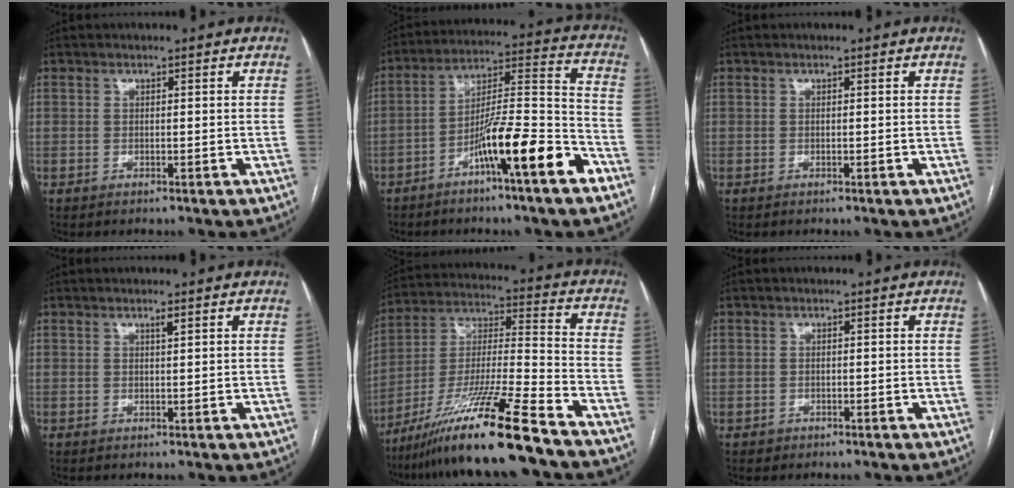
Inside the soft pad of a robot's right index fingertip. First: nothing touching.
{"total": 14.3, "force": [-7.7, 0.4, 12.0], "torque": [-0.196, 0.001, -0.132]}
{"total": 0.0}
{"total": 0.8, "force": [0.5, -0.1, 0.7], "torque": [-0.013, -0.001, 0.010]}
{"total": 18.7, "force": [-13.8, -0.9, 12.6], "torque": [-0.256, -0.027, -0.250]}
{"total": 1.3, "force": [-0.6, 1.1, -0.1], "torque": [0.000, 0.005, -0.010]}